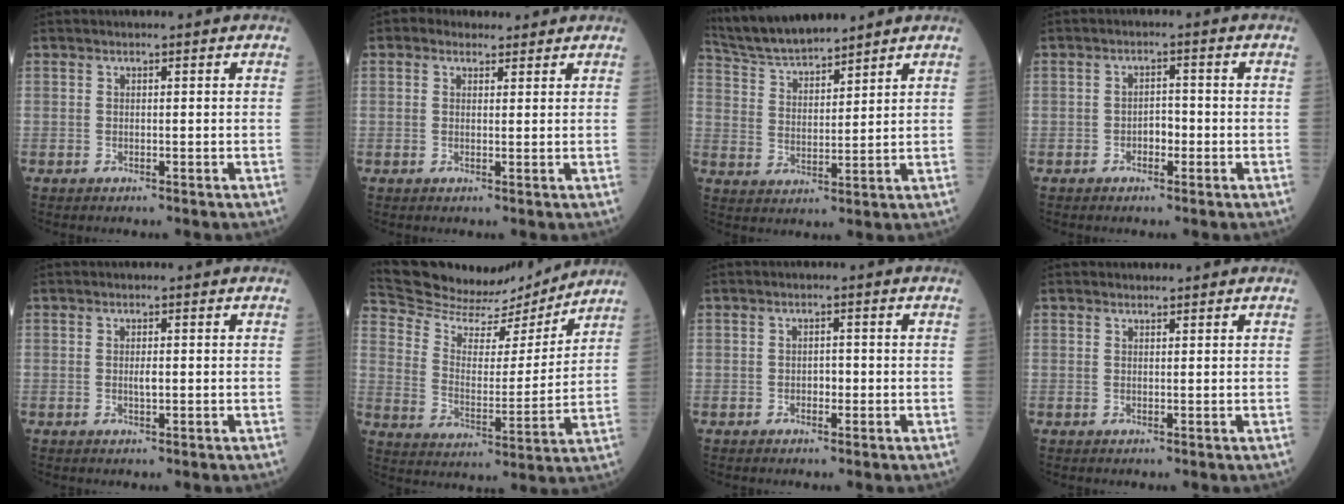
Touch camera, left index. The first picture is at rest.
{"total": 3.2, "force": [2.4, 2.1, 0.7], "torque": [-0.008, 0.018, 0.034]}
{"total": 10.4, "force": [9.7, 1.3, 3.3], "torque": [-0.072, 0.018, 0.189]}
{"total": 2.2, "force": [-1.0, 1.2, 1.5], "torque": [-0.017, 0.004, -0.020]}
{"total": 1.6, "force": [-0.2, 0.4, 1.6], "torque": [-0.029, -0.004, -0.004]}
{"total": 16.4, "force": [15.8, 2.7, 3.2], "torque": [-0.068, -0.012, 0.247]}
{"total": 1.3, "force": [-0.5, 0.8, 0.8], "torque": [-0.010, 0.000, -0.010]}
{"total": 0.9, "force": [0.9, 0.3, 0.0], "torque": [-0.004, 0.001, 0.013]}